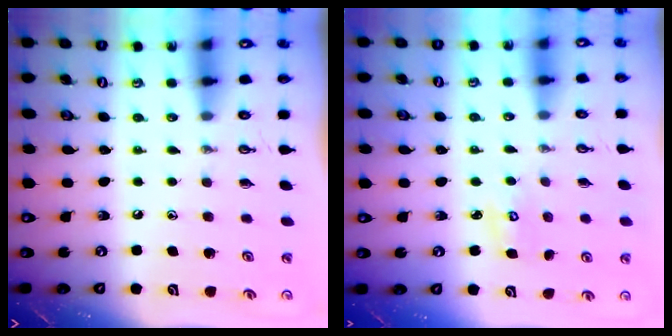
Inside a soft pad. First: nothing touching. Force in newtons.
{"total": 3.1, "press": 3.1, "slide": 0.2}